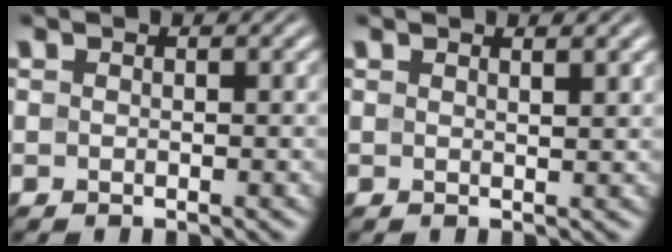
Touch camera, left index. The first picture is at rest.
{"total": 0.9, "force": [0.8, 0.2, 0.3], "torque": [-0.001, 0.000, 0.011]}